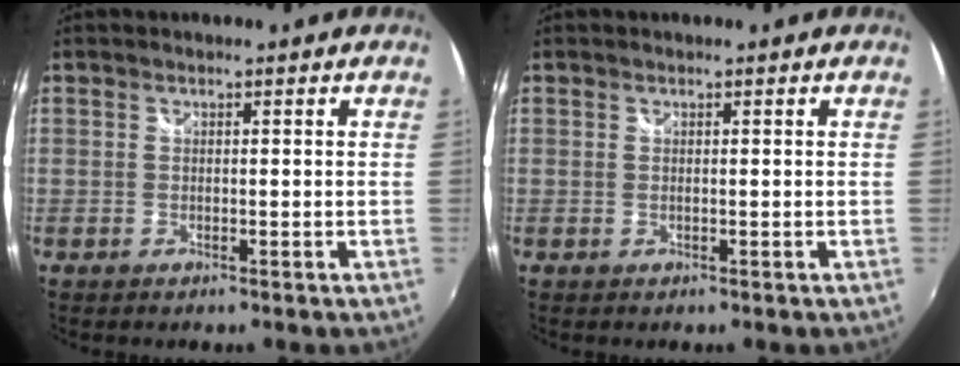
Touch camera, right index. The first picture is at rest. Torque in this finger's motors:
{"motor_torque": [0.00, 0.00, 0.00, 0.00]}